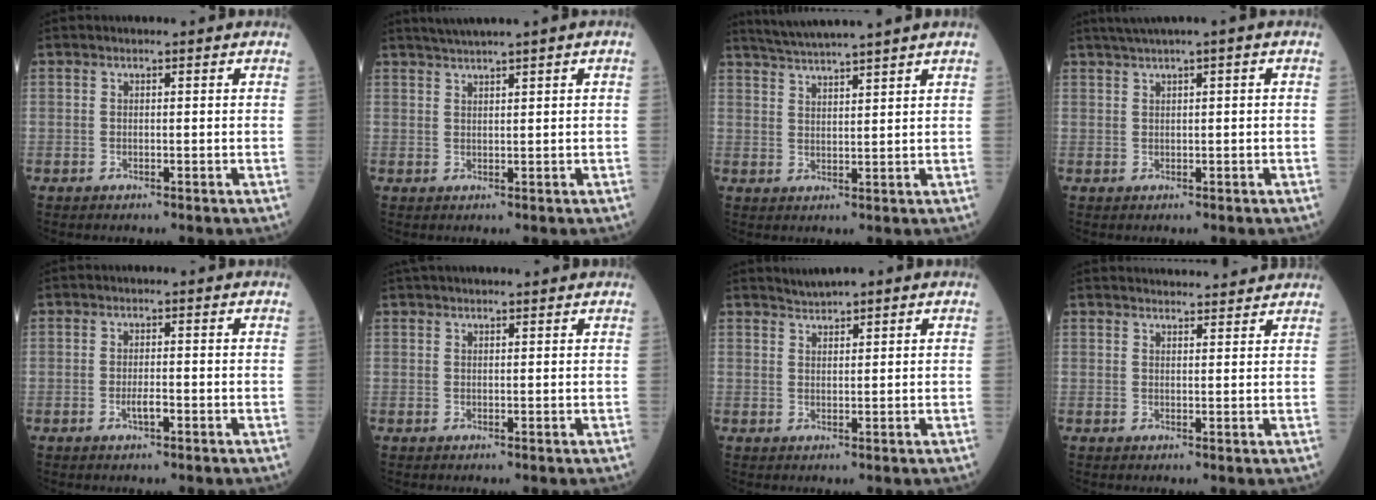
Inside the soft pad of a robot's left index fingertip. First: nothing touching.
{"total": 3.2, "force": [2.4, -0.7, 2.0], "torque": [-0.043, 0.011, 0.048]}
{"total": 7.6, "force": [6.8, -1.7, 3.1], "torque": [-0.057, 0.016, 0.111]}
{"total": 2.9, "force": [1.5, -0.3, 2.5], "torque": [-0.049, 0.013, 0.031]}
{"total": 1.8, "force": [-0.8, 0.3, 1.6], "torque": [-0.031, 0.000, -0.014]}
{"total": 5.7, "force": [5.3, 0.5, 2.2], "torque": [-0.030, 0.035, 0.073]}
{"total": 1.8, "force": [1.8, 0.0, 0.5], "torque": [-0.014, 0.013, 0.034]}
{"total": 10.1, "force": [9.8, 1.2, 2.2], "torque": [-0.024, 0.023, 0.116]}